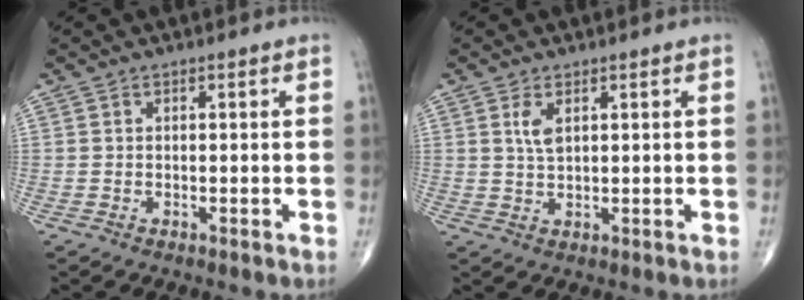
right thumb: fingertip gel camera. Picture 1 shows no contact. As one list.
[{"total": 2.9, "force": [1.2, 1.2, 2.4], "torque": [-0.047, -0.004, 0.028]}]